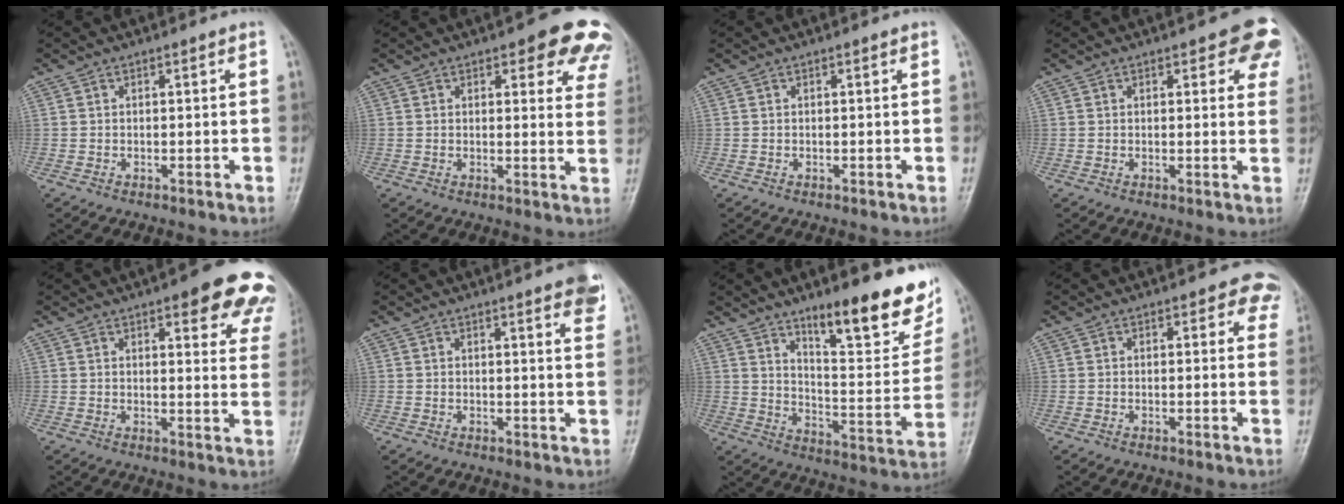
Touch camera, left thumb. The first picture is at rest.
{"total": 10.8, "force": [7.3, 4.3, 6.8], "torque": [-0.028, -0.029, 0.068]}
{"total": 0.0}
{"total": 7.5, "force": [4.1, 3.3, 5.4], "torque": [-0.021, -0.010, 0.038]}
{"total": 15.3, "force": [9.7, 4.8, 10.8], "torque": [-0.090, -0.035, 0.102]}
{"total": 7.2, "force": [4.7, 1.3, 5.3], "torque": [-0.049, -0.014, 0.047]}
{"total": 21.1, "force": [13.5, 6.0, 15.1], "torque": [-0.163, -0.081, 0.204]}
{"total": 4.4, "force": [2.9, 2.5, 2.1], "torque": [0.015, -0.009, 0.017]}